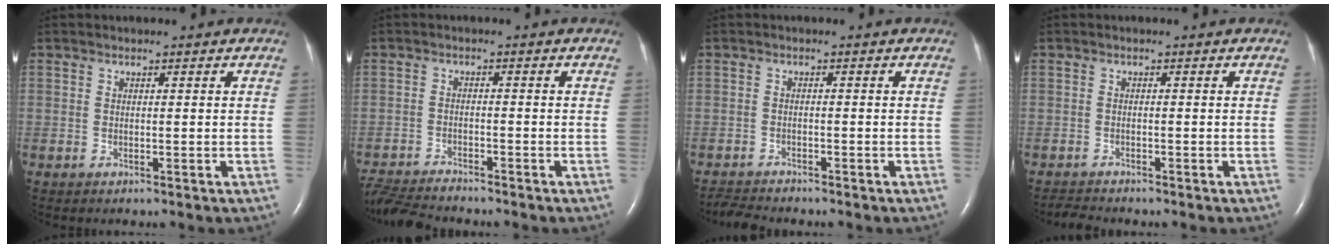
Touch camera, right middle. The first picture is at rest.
{"total": 8.2, "force": [-7.8, 0.6, 2.3], "torque": [-0.043, -0.015, -0.136]}
{"total": 3.0, "force": [-3.0, 0.0, 0.3], "torque": [-0.007, -0.015, -0.052]}
{"total": 1.7, "force": [-1.7, -0.1, -0.1], "torque": [-0.004, -0.011, -0.029]}